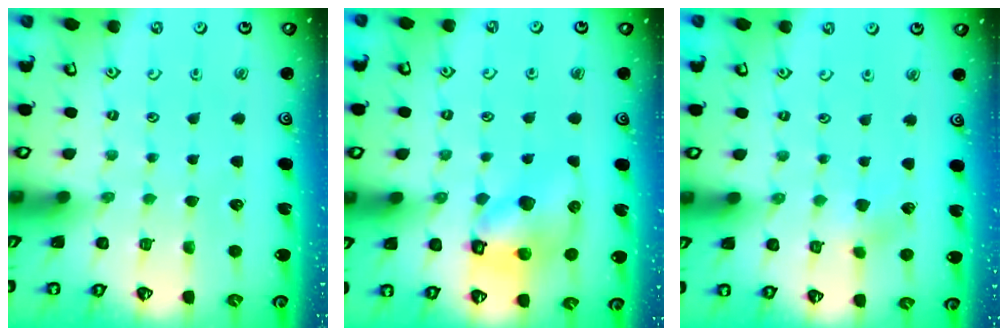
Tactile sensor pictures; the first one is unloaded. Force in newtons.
{"total": 10.5, "press": 10.4, "slide": 1.7}
{"total": 2.9, "press": 2.8, "slide": 0.2}